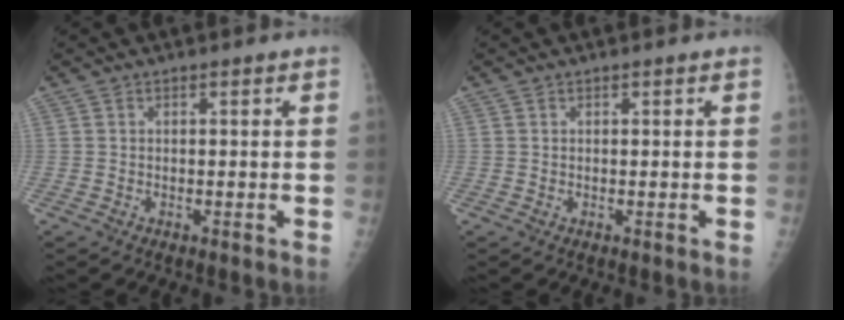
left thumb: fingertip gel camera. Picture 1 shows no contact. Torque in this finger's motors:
{"motor_torque": [-0.44, -0.18, 0.37, 0.18, -0.01]}